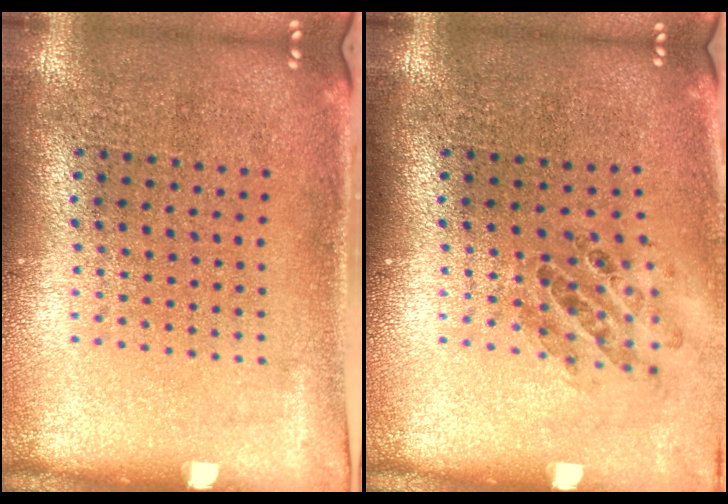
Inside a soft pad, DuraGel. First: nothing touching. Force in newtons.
{"total": 0.8, "press": 0.8, "slide": 0.1}